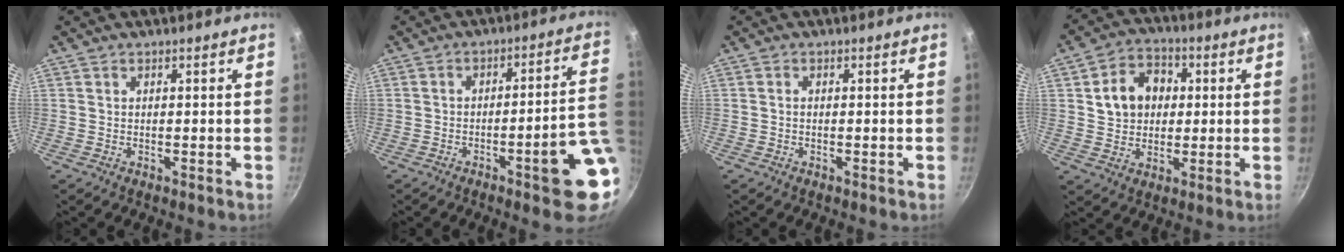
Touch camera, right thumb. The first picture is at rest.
{"total": 13.0, "force": [-3.7, 2.4, 12.2], "torque": [-0.130, 0.027, -0.045]}
{"total": 0.5, "force": [-0.1, 0.4, 0.3], "torque": [-0.004, 0.004, -0.004]}
{"total": 10.3, "force": [1.9, 8.3, 5.8], "torque": [-0.072, 0.015, 0.027]}